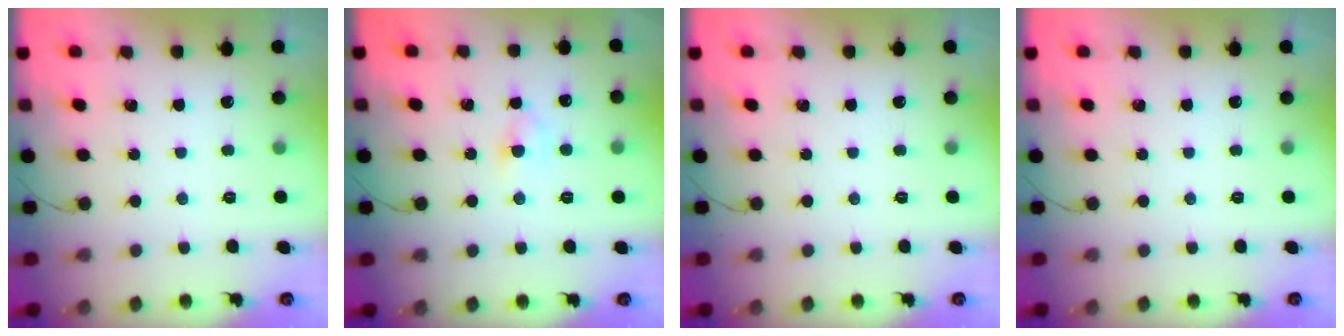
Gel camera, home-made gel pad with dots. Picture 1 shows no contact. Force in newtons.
{"total": 3.7, "press": 3.5, "slide": 1.1}
{"total": 0.0}
{"total": 0.0}